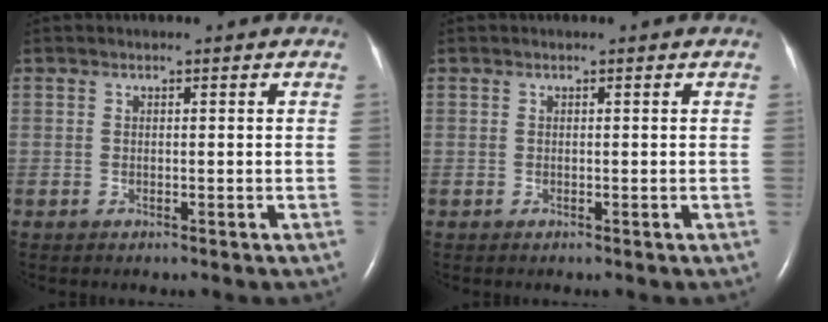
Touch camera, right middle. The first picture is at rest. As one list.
[{"total": 0.0}]